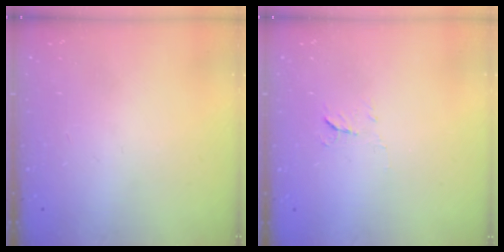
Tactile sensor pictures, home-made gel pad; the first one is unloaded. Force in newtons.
{"total": 5.4, "press": 5.3, "slide": 0.7}